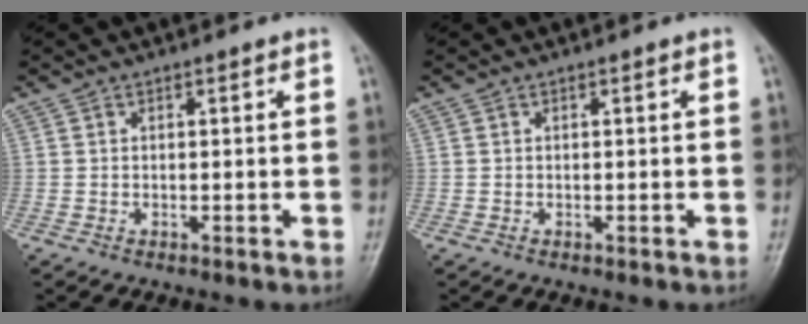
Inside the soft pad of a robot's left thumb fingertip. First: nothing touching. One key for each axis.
{"total": 0.0}